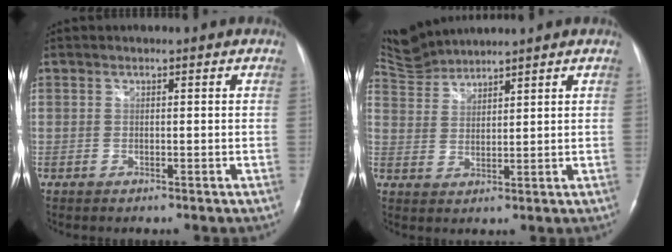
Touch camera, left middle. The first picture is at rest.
{"total": 5.7, "force": [5.7, -0.2, -0.3], "torque": [-0.008, 0.013, 0.122]}